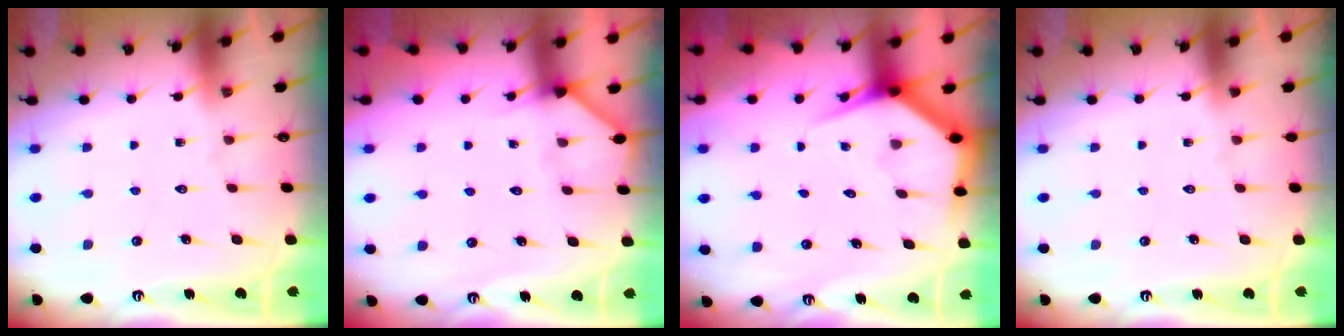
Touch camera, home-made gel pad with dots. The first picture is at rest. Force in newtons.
{"total": 3.5, "press": 3.4, "slide": 0.4}
{"total": 4.3, "press": 4.3, "slide": 0.3}
{"total": 0.0}